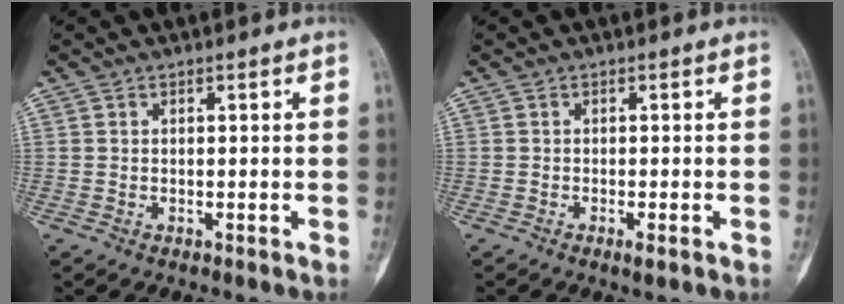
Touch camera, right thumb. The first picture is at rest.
{"total": 1.4, "force": [-0.6, 0.4, 1.2], "torque": [-0.019, -0.002, -0.010]}